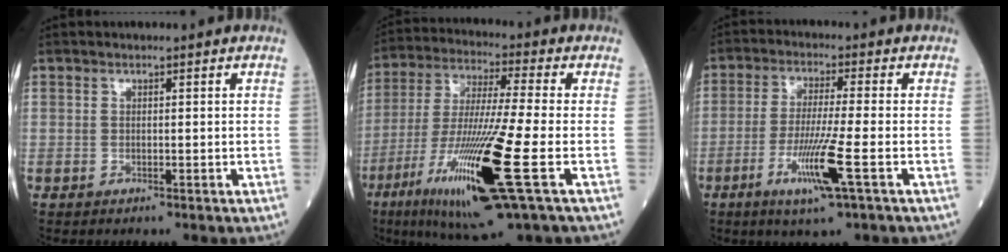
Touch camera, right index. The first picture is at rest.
{"total": 18.6, "force": [-7.0, 0.0, 17.3], "torque": [-0.357, -0.043, -0.133]}
{"total": 8.6, "force": [-3.5, -0.7, 7.9], "torque": [-0.154, -0.021, -0.067]}